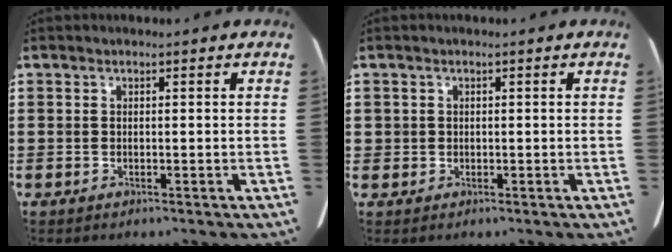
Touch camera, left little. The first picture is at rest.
{"total": 1.0, "force": [0.1, 0.9, 0.3], "torque": [-0.007, 0.006, 0.001]}